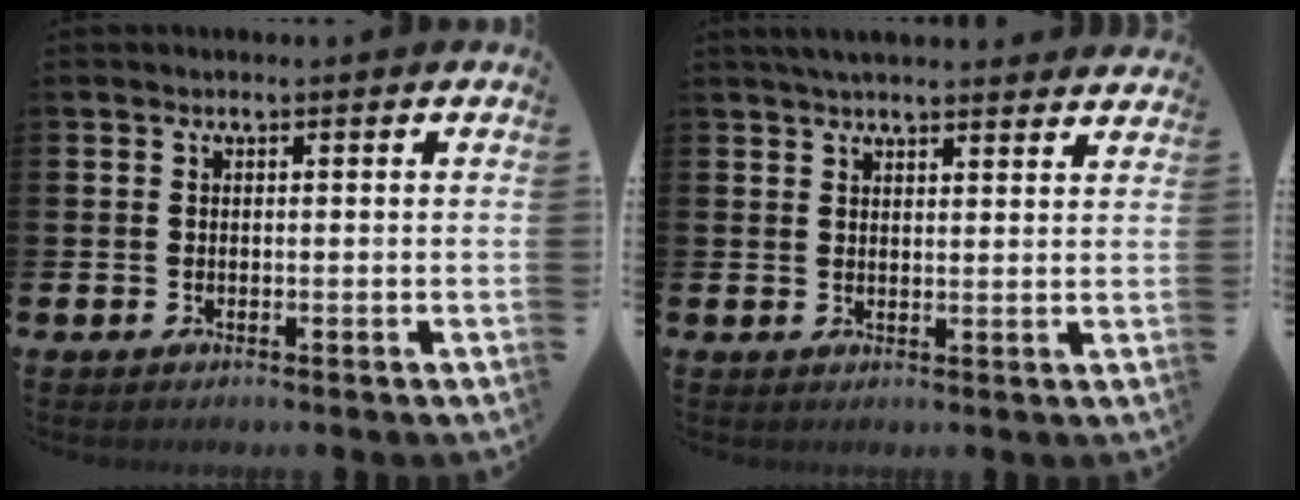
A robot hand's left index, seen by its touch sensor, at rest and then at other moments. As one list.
[{"total": 3.8, "force": [3.7, 0.4, 0.9], "torque": [-0.023, -0.012, 0.068]}]